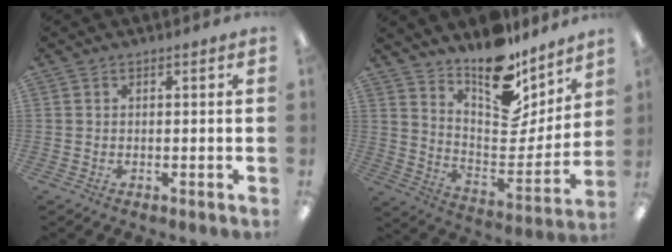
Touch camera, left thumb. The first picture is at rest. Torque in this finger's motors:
{"motor_torque": [1.86, 0.95, 1.31, -0.92, 0.07]}